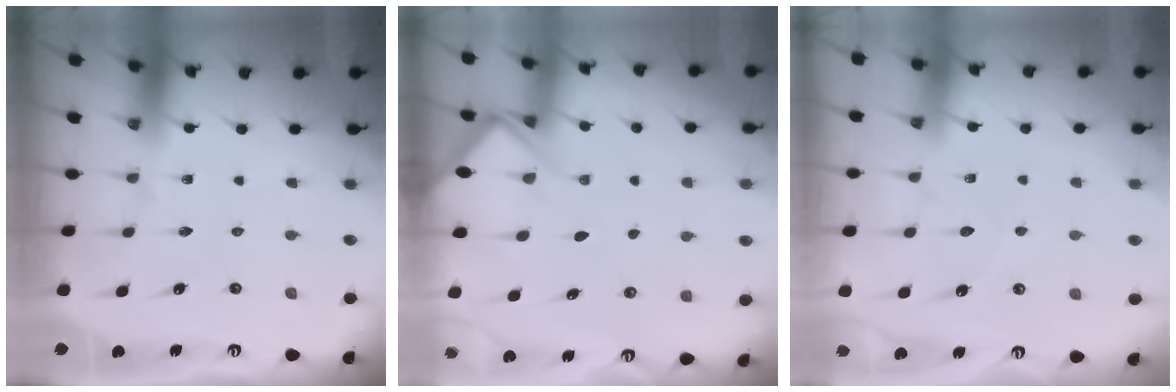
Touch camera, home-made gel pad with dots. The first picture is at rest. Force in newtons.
{"total": 8.7, "press": 8.6, "slide": 1.1}
{"total": 4.0, "press": 4.0, "slide": 0.4}